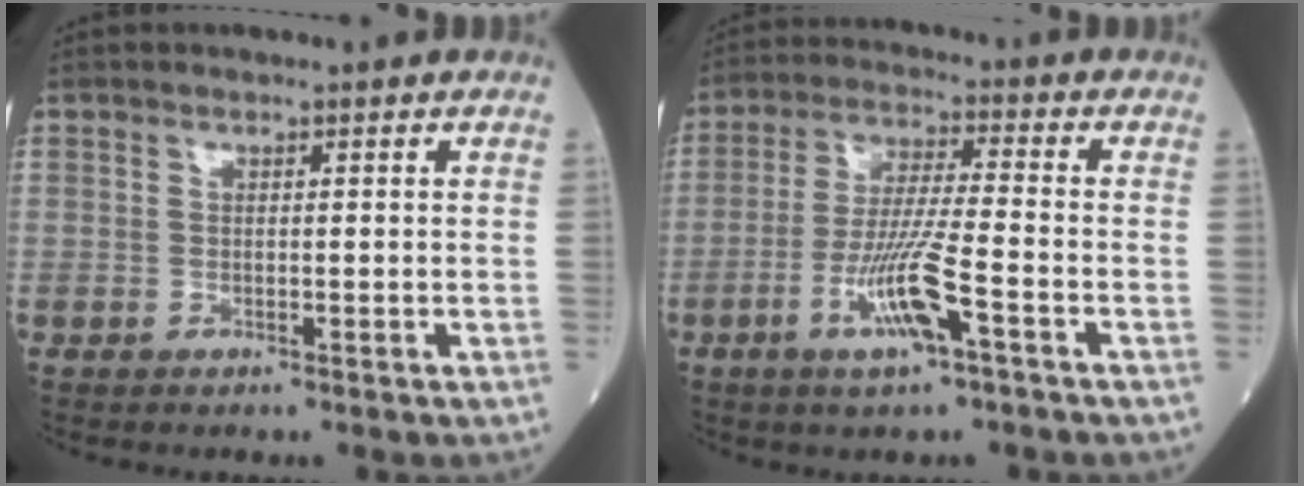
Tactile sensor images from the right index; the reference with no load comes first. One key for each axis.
{"total": 9.4, "fx": -4.1, "fy": 0.3, "fz": 8.5, "tx": -0.167, "ty": -0.009, "tz": -0.078}